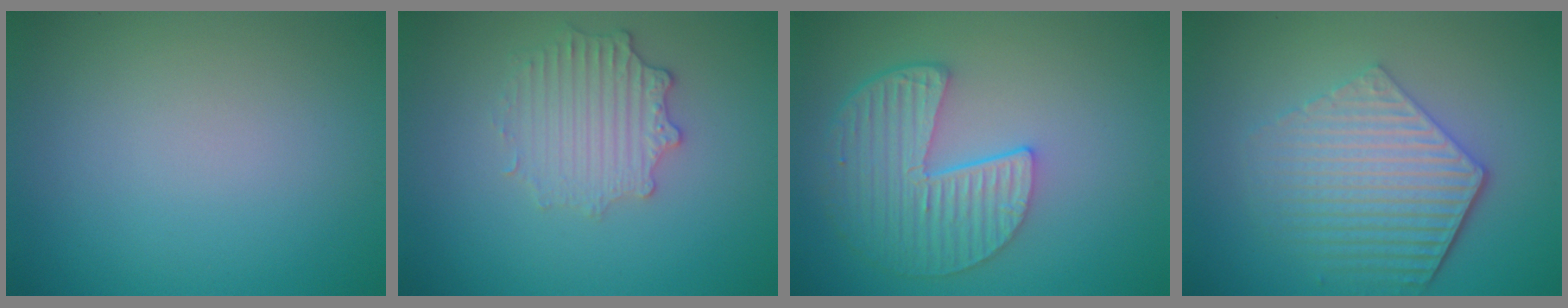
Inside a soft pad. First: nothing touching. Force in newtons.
{"total": 2.7, "press": 2.6, "slide": 0.8}
{"total": 6.0, "press": 4.6, "slide": 3.8}
{"total": 5.9, "press": 4.4, "slide": 4.0}